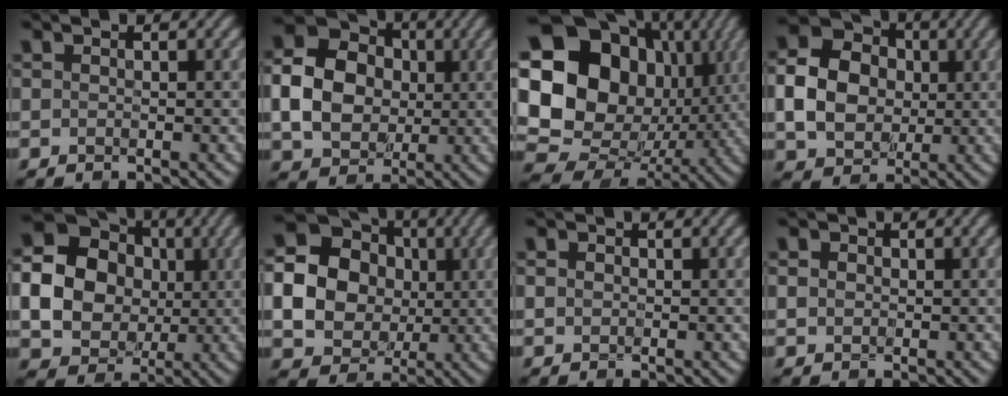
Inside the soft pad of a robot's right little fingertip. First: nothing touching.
{"total": 8.9, "force": [-0.4, 7.6, 4.6], "torque": [-0.100, 0.011, -0.007]}
{"total": 21.3, "force": [3.4, 18.1, 10.6], "torque": [-0.231, 0.020, 0.057]}
{"total": 7.3, "force": [-0.6, 6.2, 3.8], "torque": [-0.086, 0.005, -0.008]}
{"total": 16.7, "force": [1.5, 15.5, 6.1], "torque": [-0.165, 0.016, 0.011]}
{"total": 18.4, "force": [1.9, 17.2, 6.3], "torque": [-0.165, 0.010, 0.012]}
{"total": 0.5, "force": [0.0, 0.5, -0.1], "torque": [-0.005, -0.001, 0.004]}
{"total": 0.8, "force": [0.1, 0.8, 0.1], "torque": [-0.011, 0.000, 0.005]}